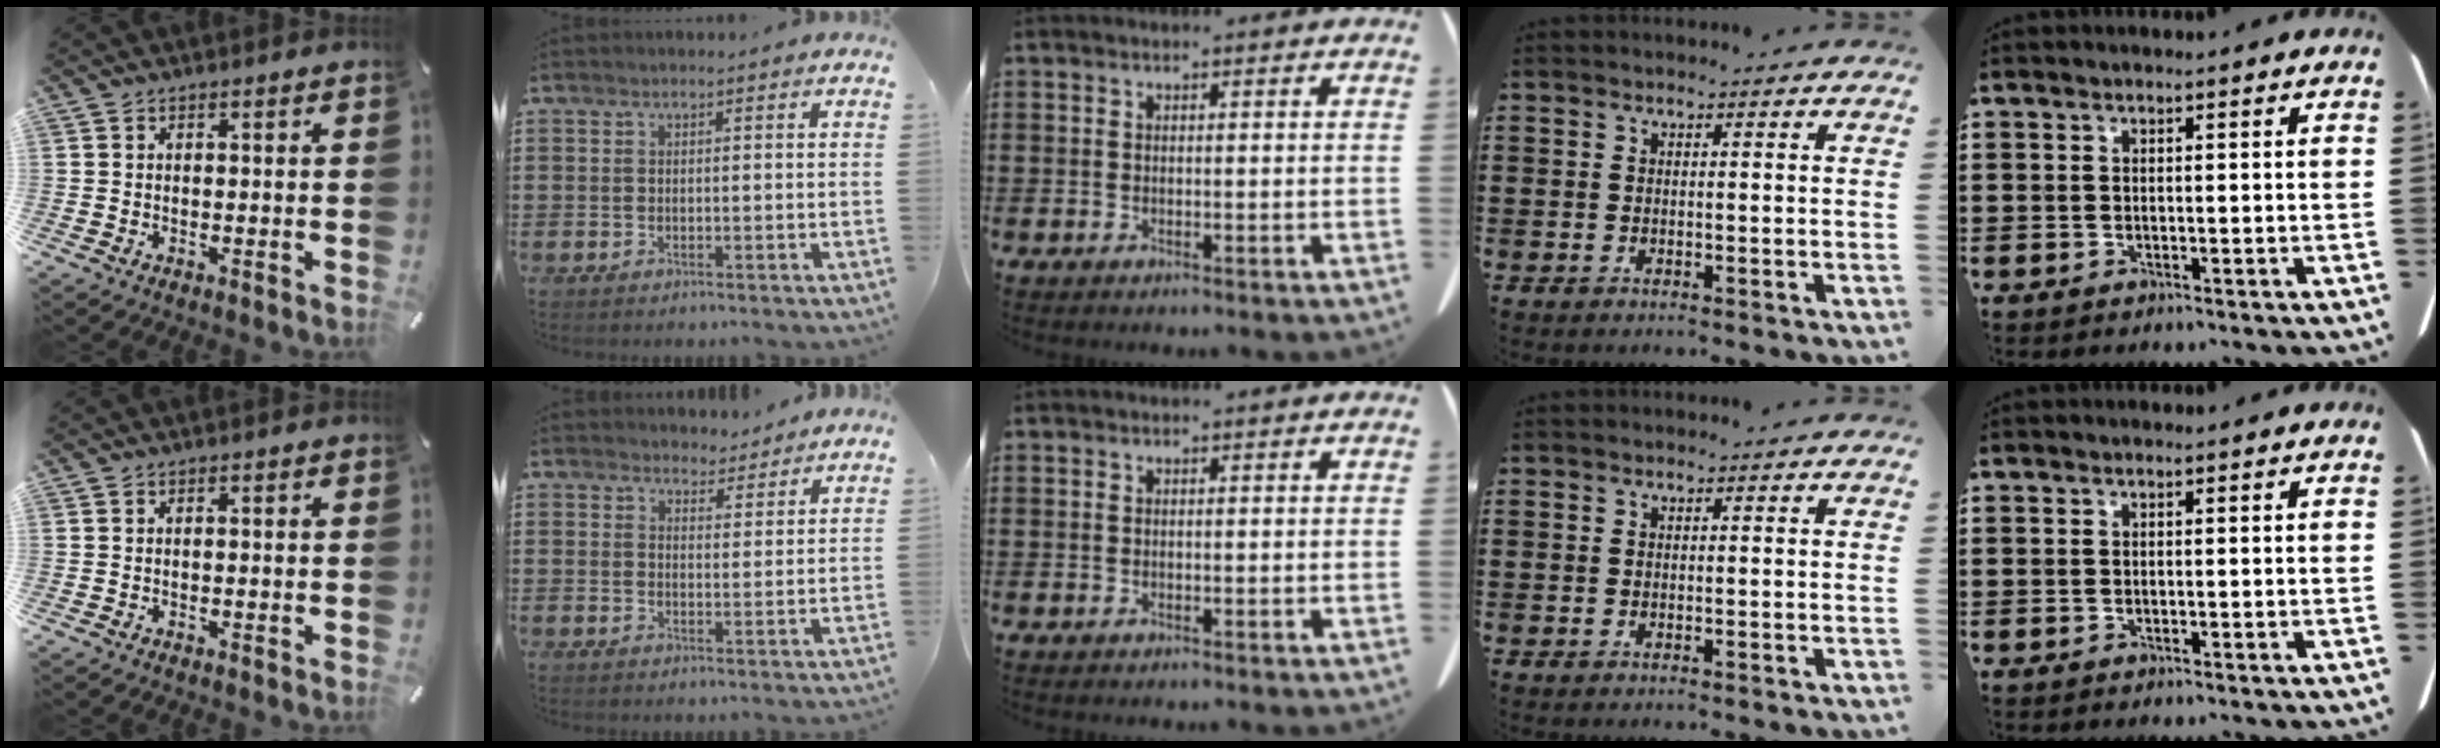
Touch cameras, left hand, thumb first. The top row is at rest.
{"index": {"total": 3.5, "force": [3.3, 1.1, -0.2], "torque": [-0.010, -0.007, 0.062]}}